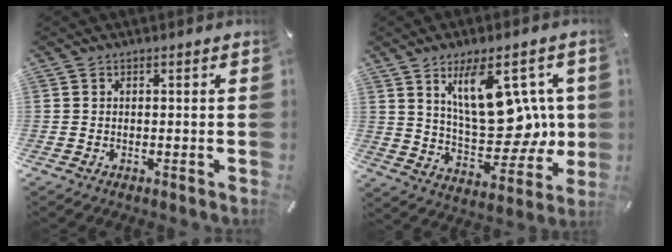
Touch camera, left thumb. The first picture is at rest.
{"total": 17.6, "force": [6.9, 8.9, 13.6], "torque": [-0.212, -0.036, 0.119]}